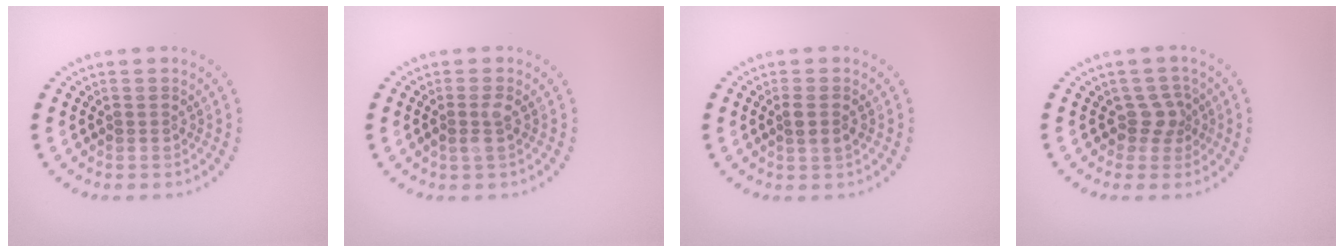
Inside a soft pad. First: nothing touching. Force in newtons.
{"total": 1.2, "press": 1.1, "slide": 0.5}
{"total": 1.5, "press": 1.3, "slide": 0.8}
{"total": 1.9, "press": 1.4, "slide": 1.3}